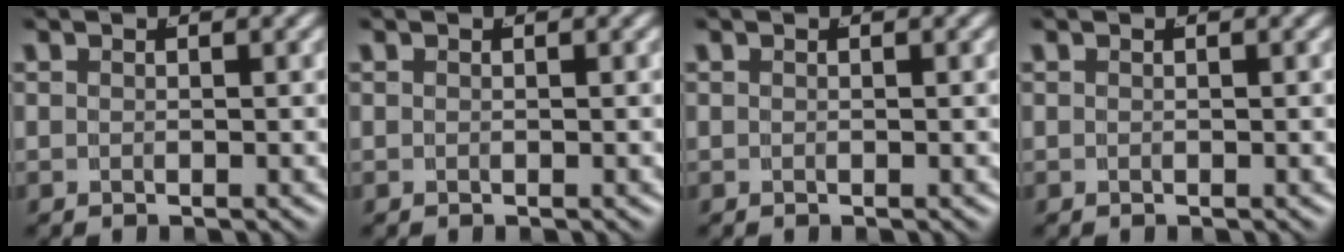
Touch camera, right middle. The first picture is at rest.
{"total": 0.0}
{"total": 0.0}
{"total": 0.0}